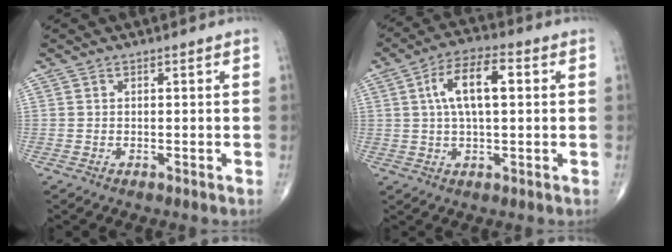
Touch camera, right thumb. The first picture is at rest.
{"total": 10.1, "force": [2.0, 4.2, 9.0], "torque": [-0.159, 0.020, 0.030]}